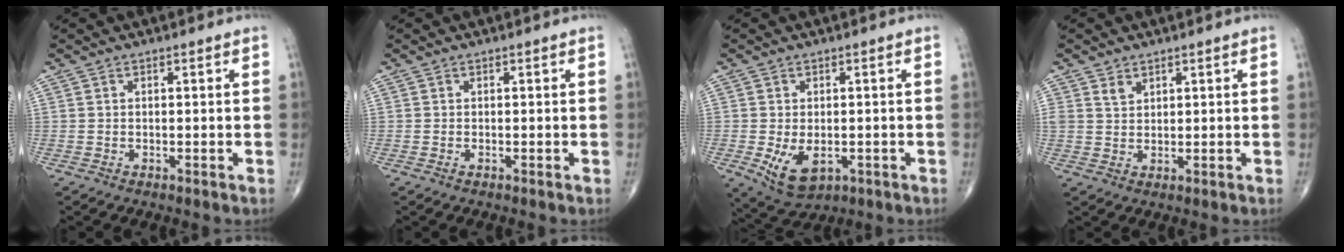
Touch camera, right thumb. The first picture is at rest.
{"total": 0.0}
{"total": 7.2, "force": [-1.8, 4.4, 5.4], "torque": [-0.088, -0.011, -0.015]}
{"total": 2.3, "force": [1.5, 1.5, 0.8], "torque": [-0.003, -0.011, 0.031]}